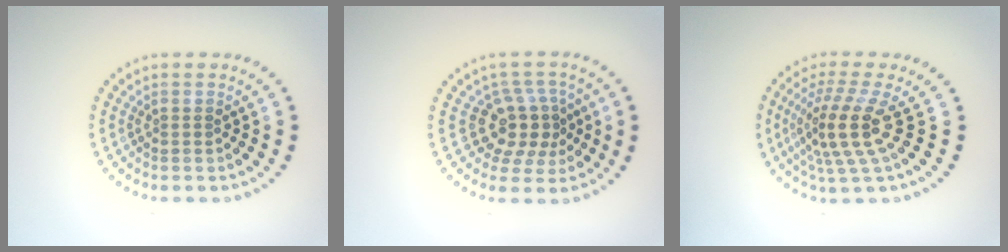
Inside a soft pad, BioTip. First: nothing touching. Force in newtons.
{"total": 3.8, "press": 3.1, "slide": 2.2}
{"total": 4.5, "press": 3.4, "slide": 3.1}